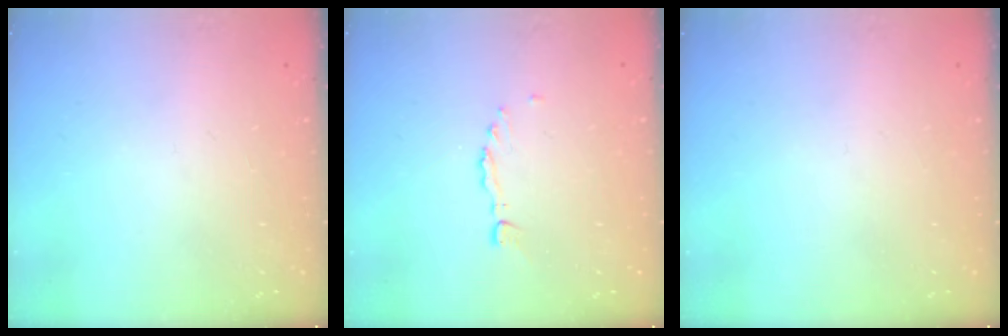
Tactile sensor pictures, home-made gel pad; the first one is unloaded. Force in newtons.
{"total": 0.0}
{"total": 0.0}